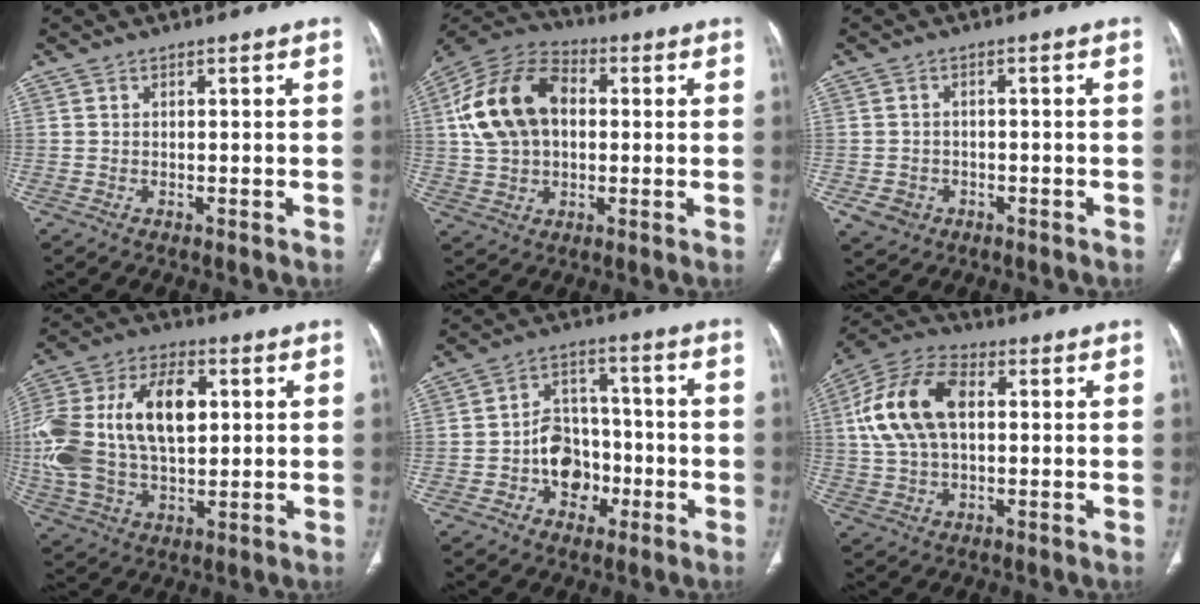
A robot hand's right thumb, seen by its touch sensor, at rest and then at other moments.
{"total": 17.3, "force": [2.6, 11.8, 12.4], "torque": [-0.218, 0.025, 0.040]}
{"total": 4.2, "force": [-1.7, 3.6, 1.4], "torque": [-0.021, 0.011, -0.019]}
{"total": 24.7, "force": [3.4, 14.7, 19.6], "torque": [-0.421, 0.017, 0.063]}
{"total": 10.1, "force": [-3.1, 8.1, 5.2], "torque": [-0.037, 0.040, -0.052]}
{"total": 15.2, "force": [2.6, 9.2, 11.8], "torque": [-0.235, 0.025, 0.044]}